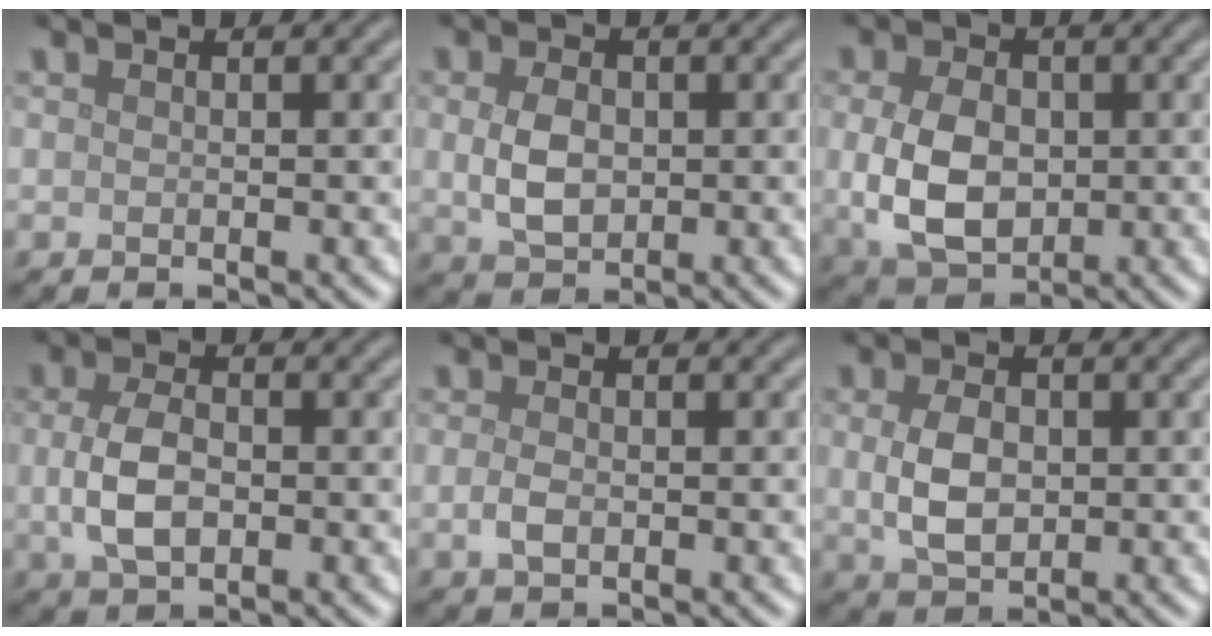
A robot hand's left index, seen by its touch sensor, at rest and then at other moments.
{"total": 3.7, "force": [0.1, 2.6, 2.6], "torque": [-0.056, -0.001, 0.000]}
{"total": 6.6, "force": [-0.3, 4.6, 4.7], "torque": [-0.100, -0.004, -0.005]}
{"total": 4.3, "force": [-0.3, 2.7, 3.4], "torque": [-0.075, -0.002, -0.005]}
{"total": 1.7, "force": [-0.3, 1.1, 1.3], "torque": [-0.030, 0.000, -0.006]}
{"total": 4.2, "force": [0.1, 2.8, 3.1], "torque": [-0.066, 0.000, 0.002]}